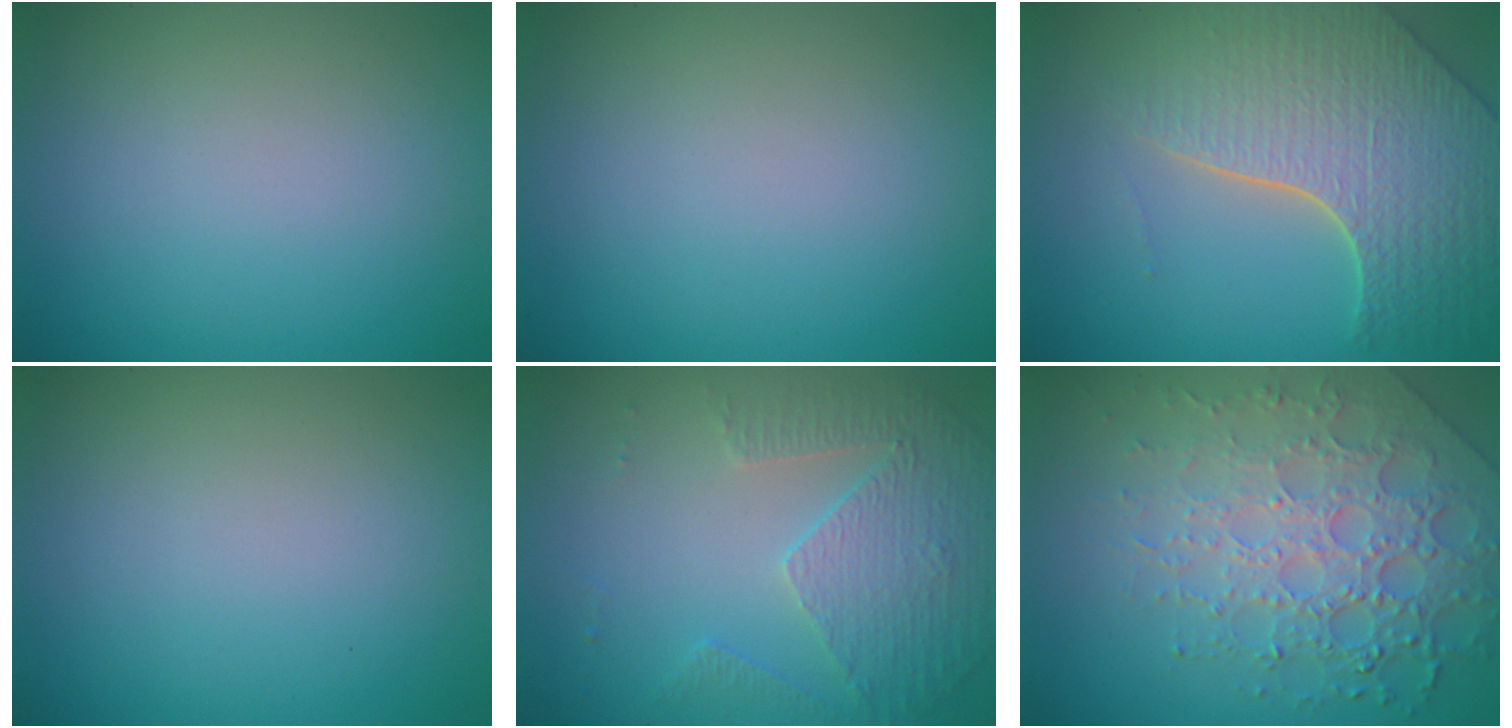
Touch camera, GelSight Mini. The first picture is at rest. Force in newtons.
{"total": 0.0}
{"total": 7.8, "press": 5.7, "slide": 5.4}
{"total": 0.0}
{"total": 5.0, "press": 3.5, "slide": 3.6}
{"total": 8.0, "press": 5.5, "slide": 5.9}